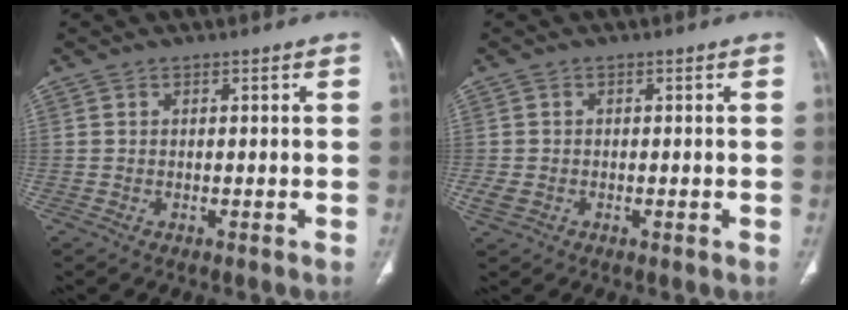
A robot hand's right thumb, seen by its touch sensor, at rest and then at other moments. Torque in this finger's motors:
{"motor_torque": [1.87, 0.70, 0.36, -0.80, 0.13]}